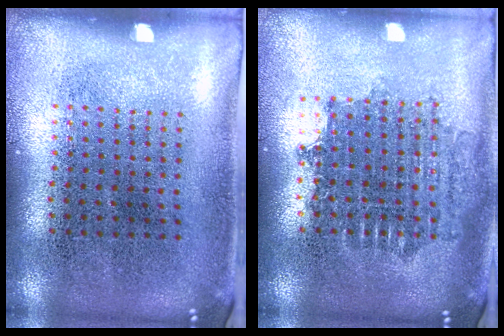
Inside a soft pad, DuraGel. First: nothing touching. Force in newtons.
{"total": 1.7, "press": 1.4, "slide": 0.9}